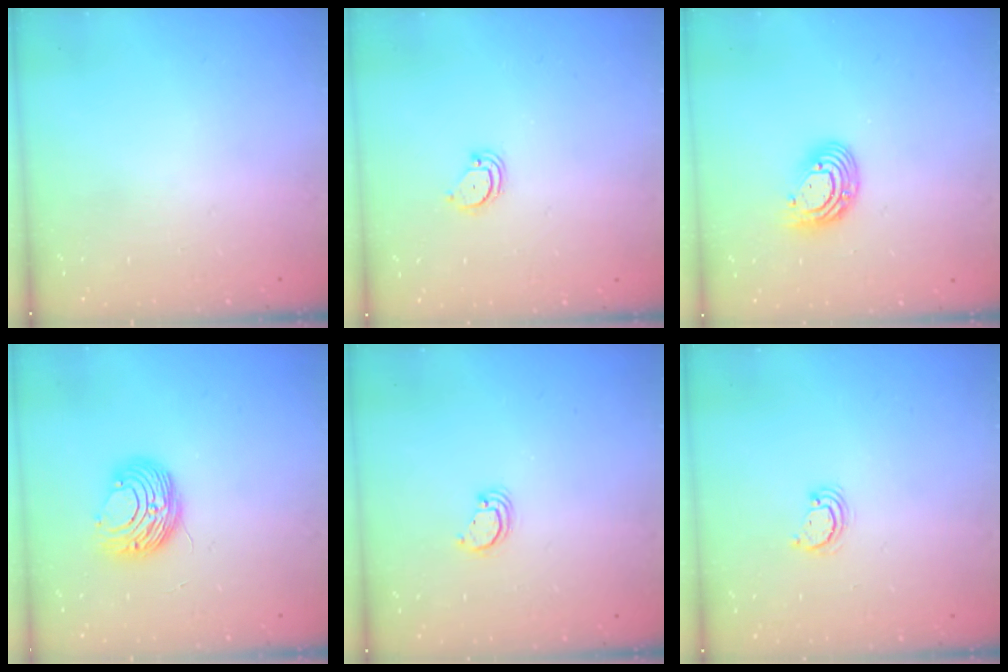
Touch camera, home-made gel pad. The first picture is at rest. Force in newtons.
{"total": 2.4, "press": 2.4, "slide": 0.2}
{"total": 9.4, "press": 9.4, "slide": 0.8}
{"total": 10.0, "press": 10.0, "slide": 0.7}
{"total": 2.9, "press": 2.9, "slide": 0.1}
{"total": 3.0, "press": 3.0, "slide": 0.2}